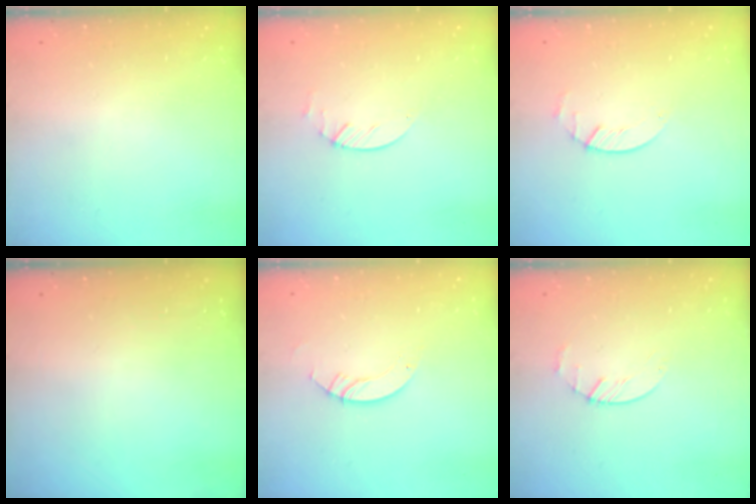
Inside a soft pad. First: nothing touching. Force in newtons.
{"total": 1.9, "press": 1.9, "slide": 0.3}
{"total": 1.8, "press": 1.8, "slide": 0.2}
{"total": 0.0}
{"total": 3.5, "press": 3.5, "slide": 0.3}
{"total": 2.2, "press": 2.2, "slide": 0.3}